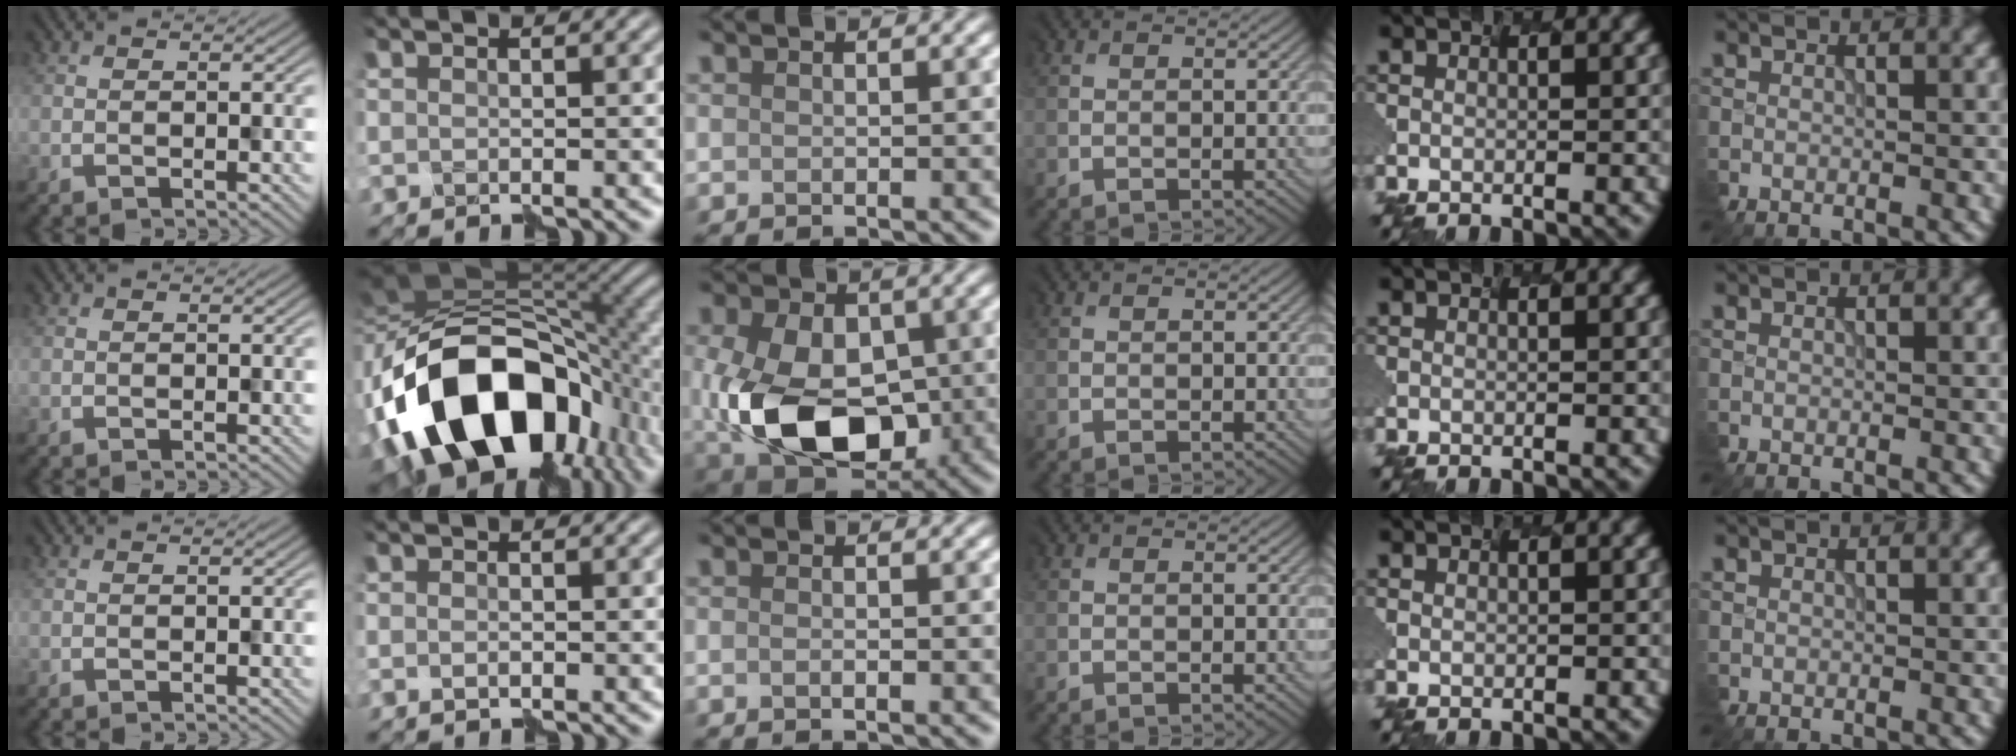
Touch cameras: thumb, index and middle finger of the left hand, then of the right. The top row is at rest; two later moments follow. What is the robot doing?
{"motion": "assemble", "object": "hinged jar"}